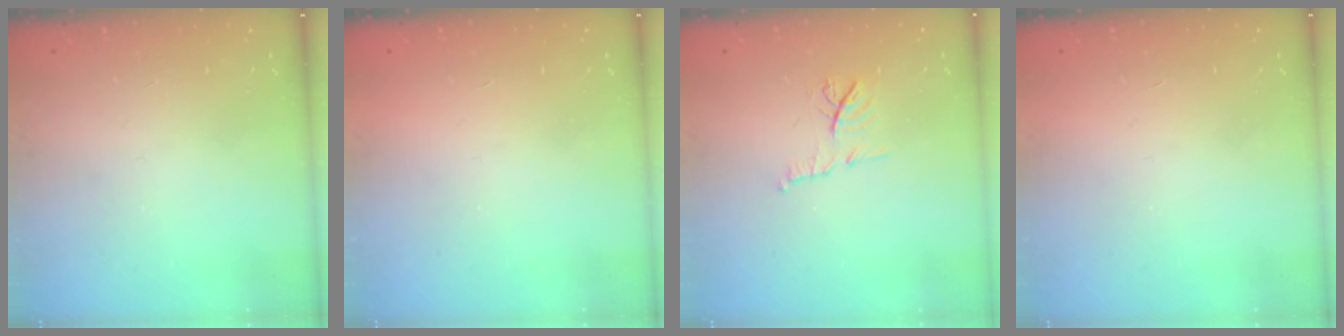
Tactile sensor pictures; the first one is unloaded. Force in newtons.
{"total": 1.7, "press": 1.7, "slide": 0.1}
{"total": 7.5, "press": 7.5, "slide": 0.7}
{"total": 1.7, "press": 1.7, "slide": 0.1}